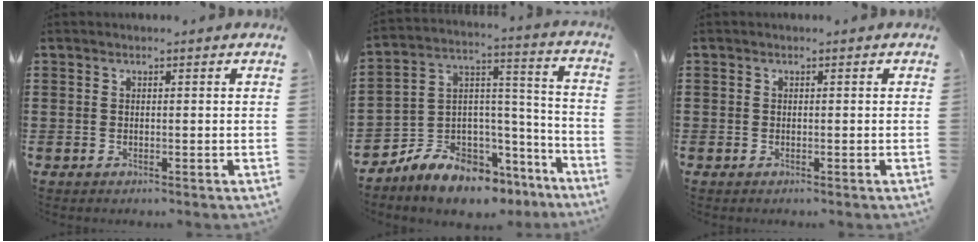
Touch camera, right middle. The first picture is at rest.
{"total": 7.5, "force": [-6.6, 3.4, 0.8], "torque": [-0.035, 0.000, -0.132]}
{"total": 0.8, "force": [-0.6, 0.5, 0.2], "torque": [-0.003, 0.001, -0.013]}